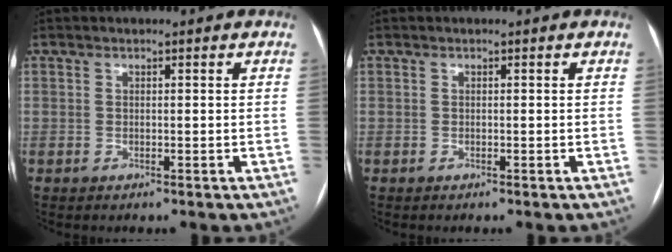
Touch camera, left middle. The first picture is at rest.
{"total": 0.0}